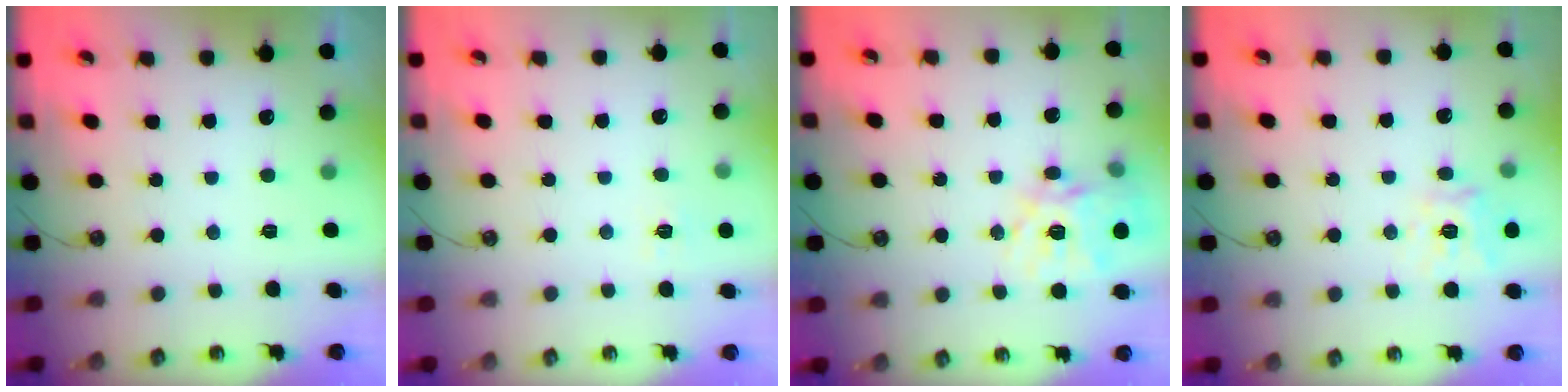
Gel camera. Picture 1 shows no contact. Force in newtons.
{"total": 6.1, "press": 6.1, "slide": 0.3}
{"total": 17.4, "press": 17.3, "slide": 1.5}
{"total": 12.1, "press": 11.9, "slide": 1.6}